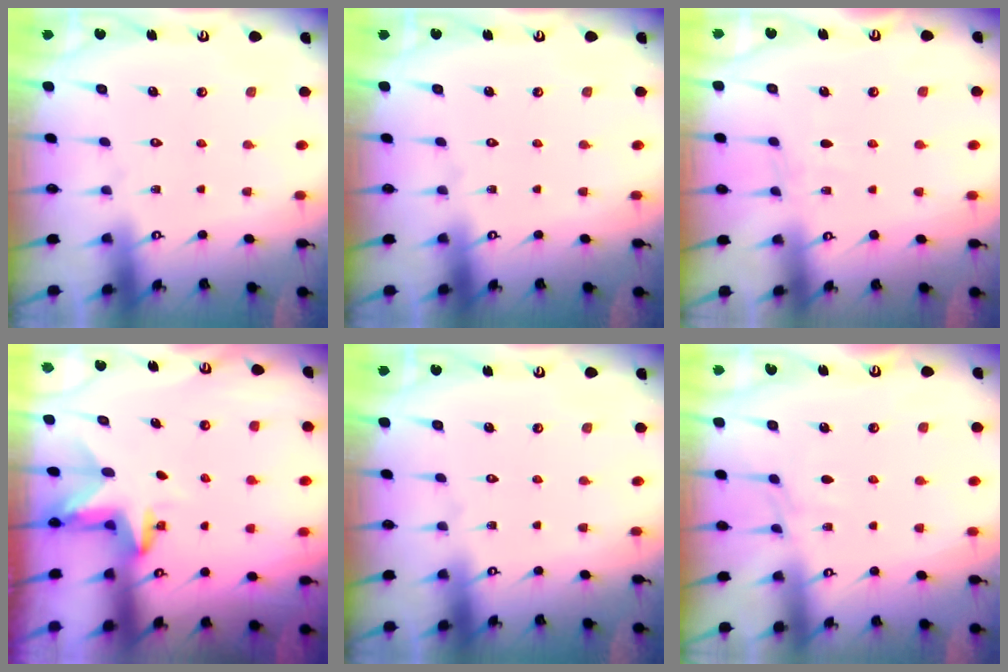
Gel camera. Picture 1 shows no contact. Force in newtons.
{"total": 0.0}
{"total": 2.9, "press": 2.9, "slide": 0.5}
{"total": 3.6, "press": 3.6, "slide": 0.2}
{"total": 0.0}
{"total": 3.7, "press": 3.6, "slide": 0.4}